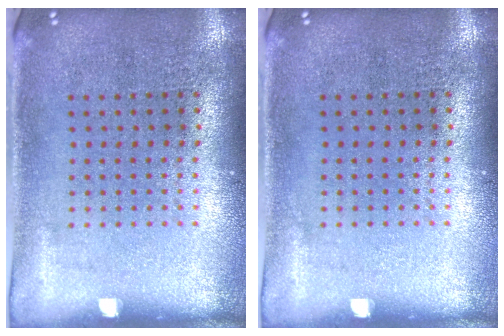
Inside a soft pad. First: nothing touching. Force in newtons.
{"total": 0.0}